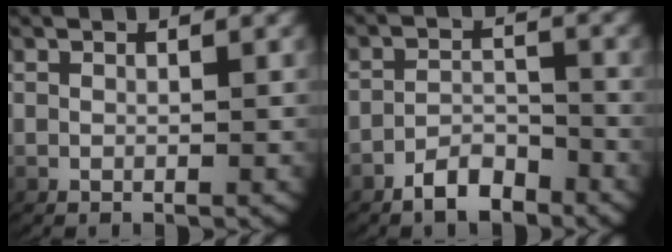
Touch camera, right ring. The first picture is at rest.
{"total": 3.6, "force": [-3.2, 1.4, 1.1], "torque": [-0.012, -0.002, -0.059]}